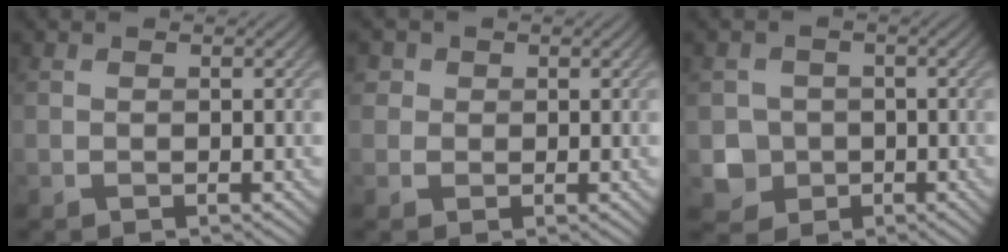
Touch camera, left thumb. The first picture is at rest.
{"total": 2.3, "force": [0.9, 2.0, 0.4], "torque": [-0.013, 0.006, 0.006]}
{"total": 4.0, "force": [-0.9, 3.8, 0.9], "torque": [-0.025, -0.005, -0.029]}